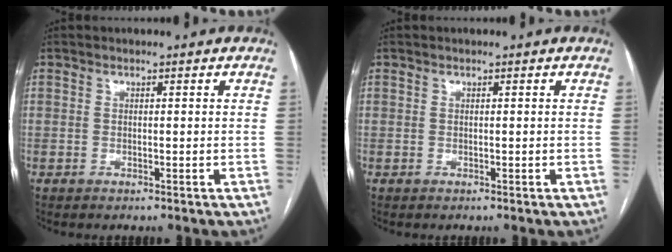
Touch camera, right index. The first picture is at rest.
{"total": 0.0}